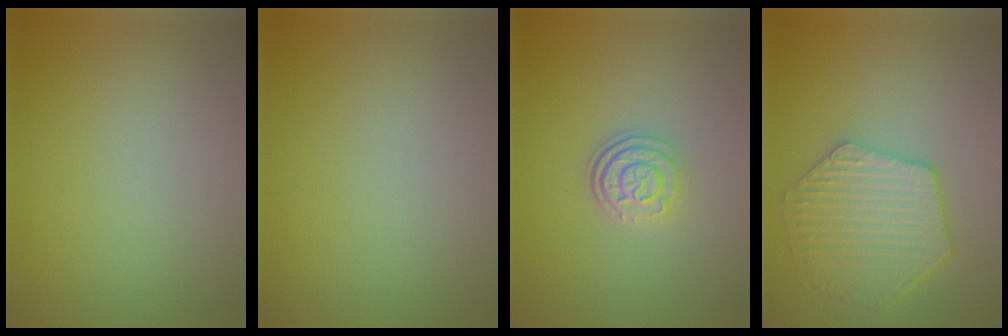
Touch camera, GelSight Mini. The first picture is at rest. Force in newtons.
{"total": 0.0}
{"total": 3.1, "press": 2.5, "slide": 1.8}
{"total": 5.4, "press": 4.9, "slide": 2.3}